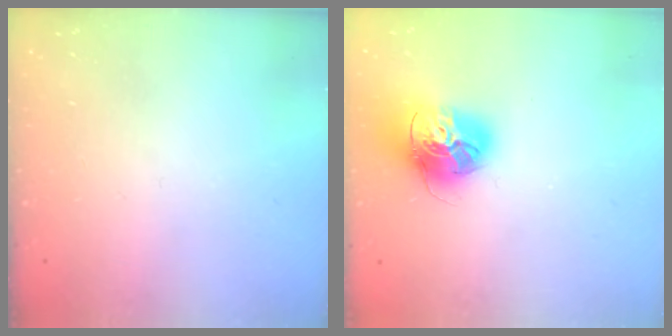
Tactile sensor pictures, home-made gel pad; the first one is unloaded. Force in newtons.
{"total": 17.1, "press": 17.0, "slide": 1.9}